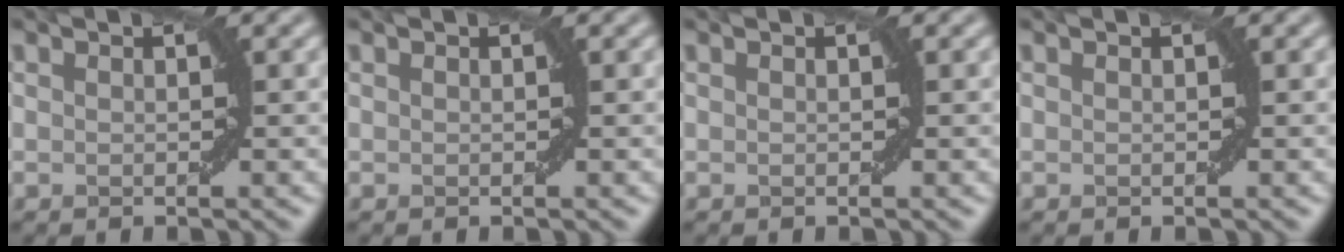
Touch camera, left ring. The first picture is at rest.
{"total": 0.0}
{"total": 0.0}
{"total": 0.0}